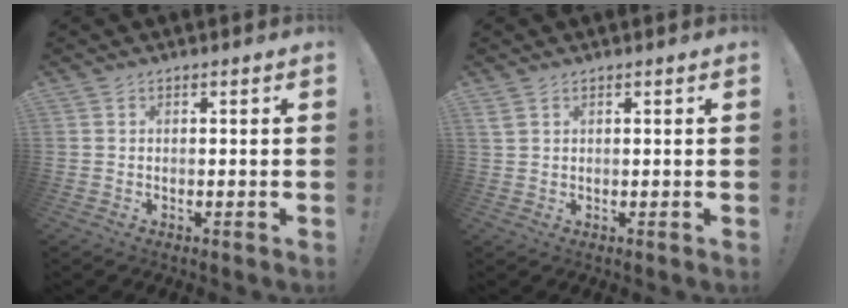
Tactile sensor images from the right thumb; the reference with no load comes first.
{"total": 1.6, "force": [1.0, 0.7, 1.1], "torque": [-0.025, 0.001, 0.020]}